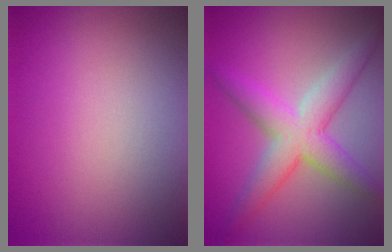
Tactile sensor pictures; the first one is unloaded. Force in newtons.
{"total": 5.3, "press": 5.3, "slide": 0.1}